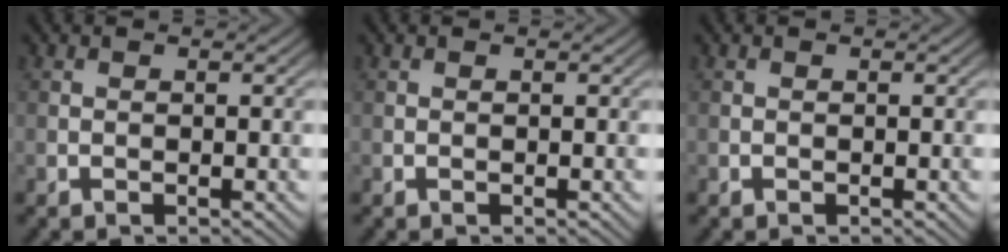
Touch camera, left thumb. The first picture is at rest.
{"total": 0.0}
{"total": 0.0}